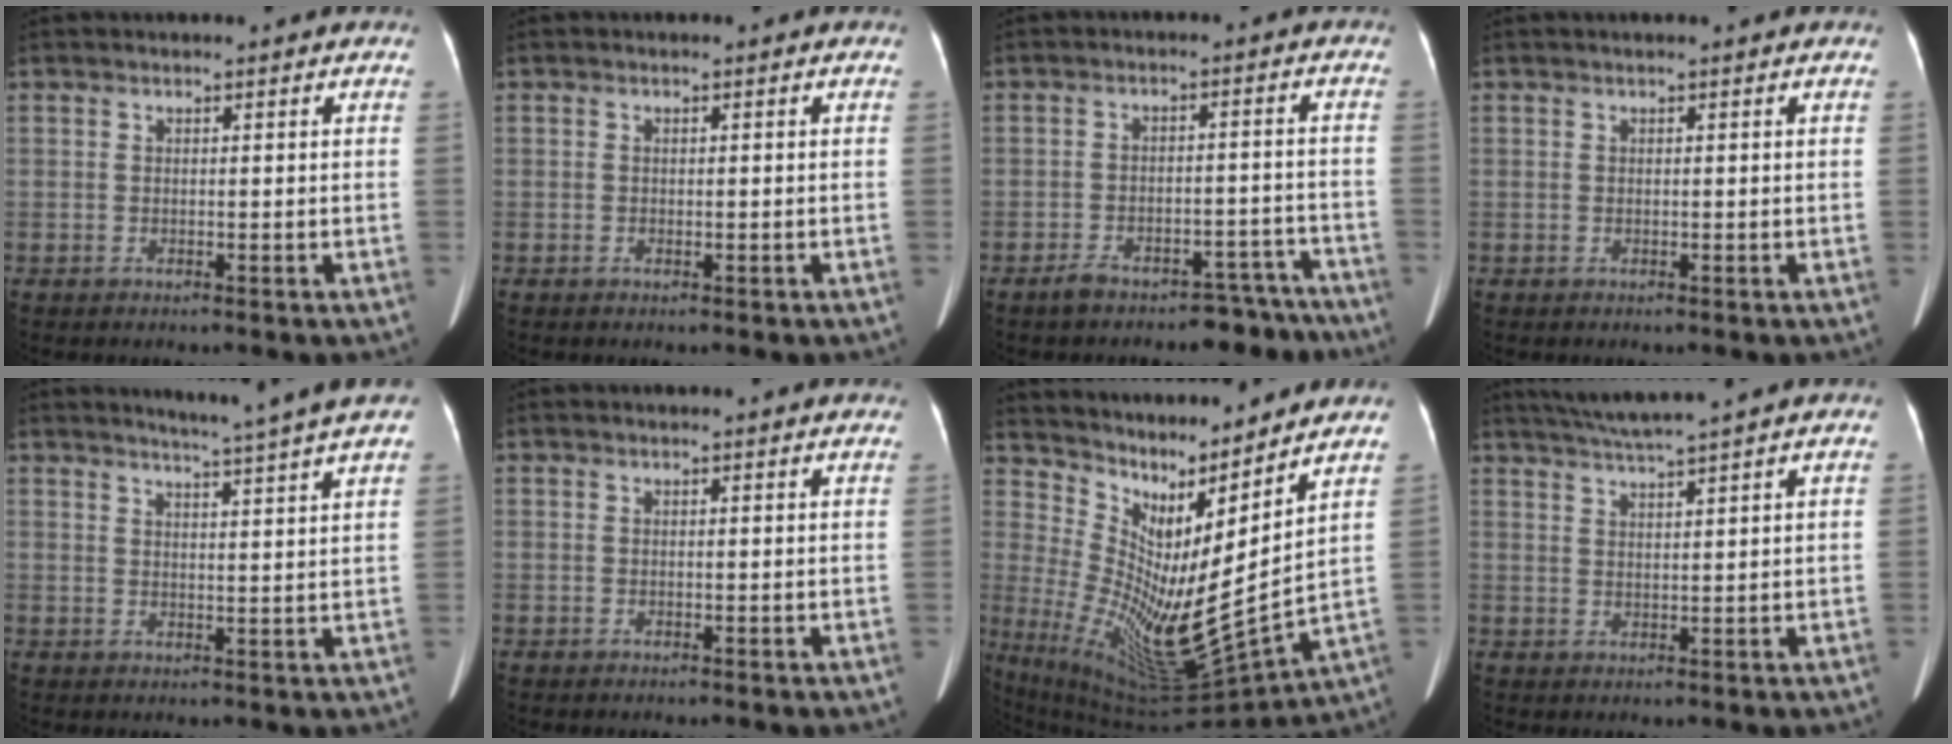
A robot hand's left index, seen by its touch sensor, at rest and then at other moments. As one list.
[{"total": 0.0}, {"total": 8.6, "force": [-7.4, 3.3, 2.9], "torque": [-0.022, 0.031, -0.103]}, {"total": 0.7, "force": [0.6, -0.1, 0.4], "torque": [-0.006, 0.010, 0.013]}, {"total": 7.0, "force": [6.1, -1.4, 3.1], "torque": [-0.051, -0.003, 0.075]}, {"total": 3.2, "force": [3.0, 0.3, 1.1], "torque": [-0.015, 0.015, 0.022]}, {"total": 15.4, "force": [8.6, 1.0, 12.7], "torque": [-0.228, -0.031, 0.167]}, {"total": 6.1, "force": [5.2, -1.6, 2.7], "torque": [-0.047, 0.011, 0.094]}]